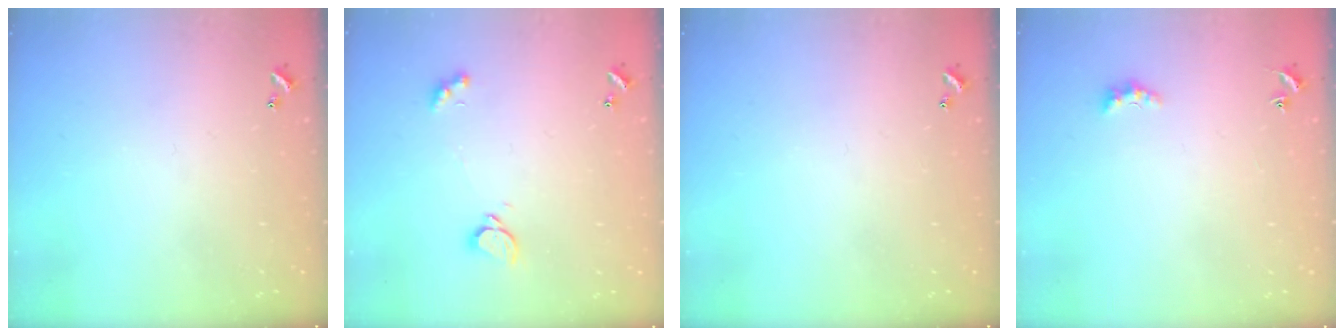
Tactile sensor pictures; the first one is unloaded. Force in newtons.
{"total": 1.6, "press": 1.5, "slide": 0.5}
{"total": 0.0}
{"total": 2.4, "press": 2.3, "slide": 0.5}